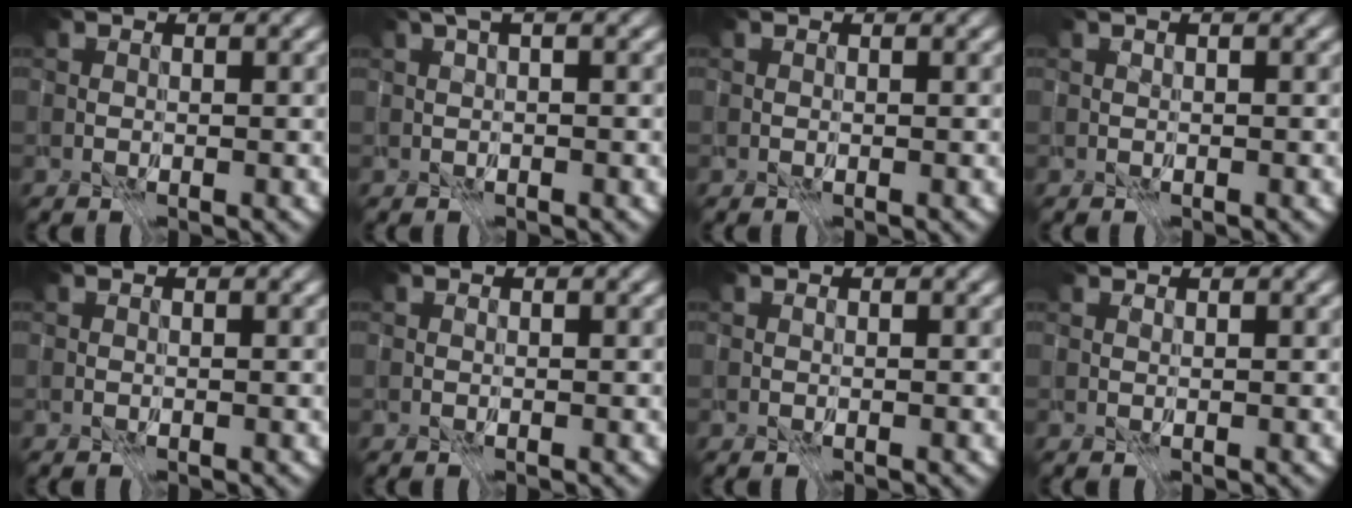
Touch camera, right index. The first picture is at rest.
{"total": 1.3, "force": [-0.1, -0.8, 1.0], "torque": [-0.008, -0.009, 0.008]}
{"total": 0.0}
{"total": 1.3, "force": [-0.3, -1.1, -0.5], "torque": [0.022, -0.007, -0.002]}
{"total": 0.0}
{"total": 0.0}
{"total": 0.0}
{"total": 0.7, "force": [0.7, -0.2, 0.1], "torque": [-0.007, 0.002, 0.023]}